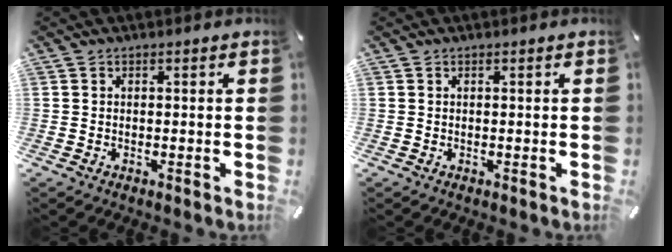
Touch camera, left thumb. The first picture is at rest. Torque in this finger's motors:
{"motor_torque": [0.02, -0.08, -0.01, -0.03, 0.00]}